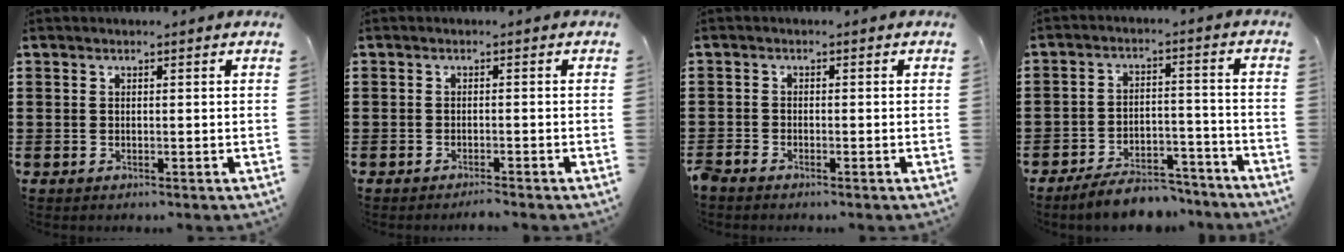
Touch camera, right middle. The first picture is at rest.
{"total": 1.2, "force": [-1.2, -0.1, 0.3], "torque": [-0.008, 0.000, -0.023]}
{"total": 1.6, "force": [-1.5, 0.3, 0.4], "torque": [-0.026, -0.004, -0.036]}
{"total": 7.2, "force": [-6.8, 1.3, 2.2], "torque": [-0.030, 0.016, -0.126]}